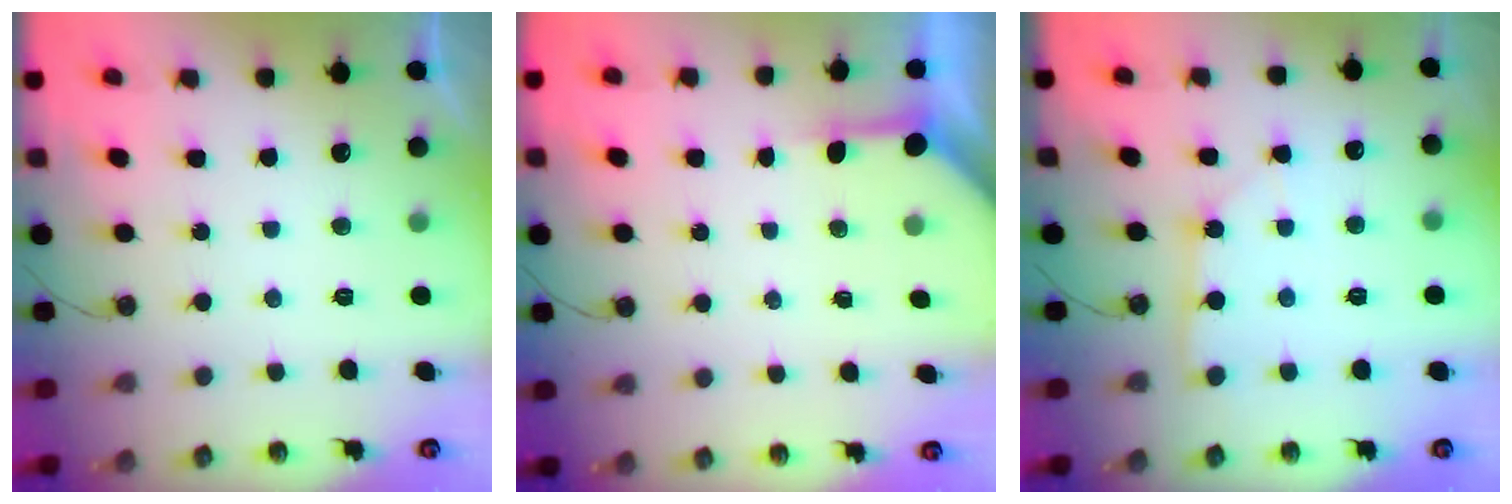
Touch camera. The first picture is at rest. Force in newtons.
{"total": 3.5, "press": 3.5, "slide": 0.3}
{"total": 2.5, "press": 2.5, "slide": 0.2}